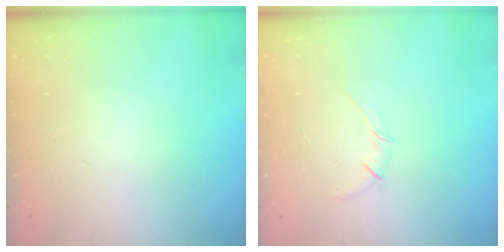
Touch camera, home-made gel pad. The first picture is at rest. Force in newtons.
{"total": 3.7, "press": 3.6, "slide": 0.9}